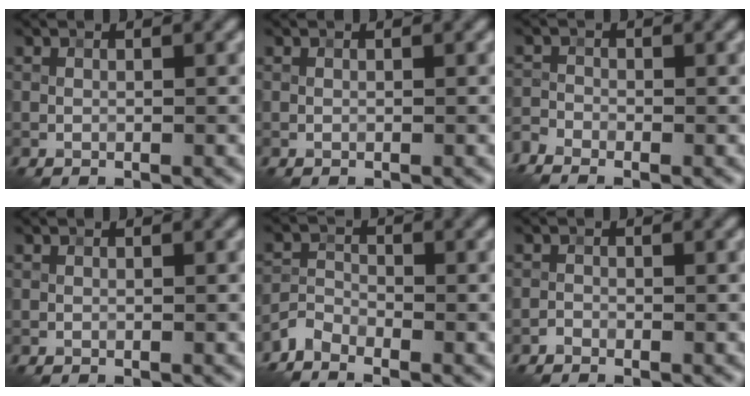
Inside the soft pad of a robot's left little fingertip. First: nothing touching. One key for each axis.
{"total": 0.0}
{"total": 2.2, "fx": -1.9, "fy": 0.6, "fz": 0.8, "tx": -0.024, "ty": -0.006, "tz": -0.051}
{"total": 0.0}
{"total": 2.4, "fx": -2.1, "fy": 0.9, "fz": 0.6, "tx": -0.013, "ty": 0.000, "tz": -0.055}
{"total": 0.6, "fx": -0.5, "fy": 0.2, "fz": 0.1, "tx": 0.000, "ty": 0.000, "tz": -0.012}